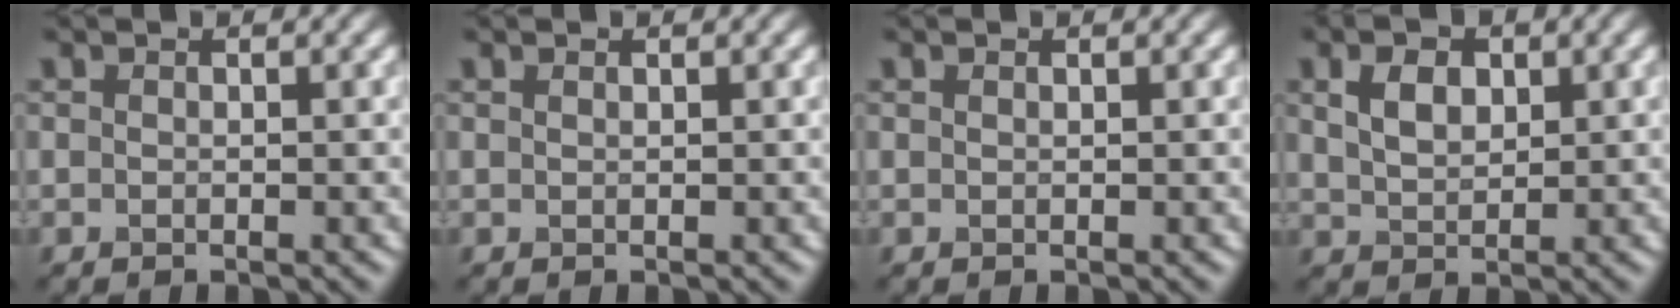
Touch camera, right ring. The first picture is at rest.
{"total": 0.0}
{"total": 0.0}
{"total": 3.2, "force": [1.2, 2.0, 2.2], "torque": [-0.045, 0.005, 0.023]}